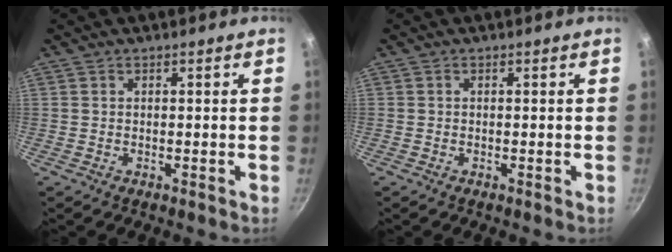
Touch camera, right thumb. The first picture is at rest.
{"total": 0.0}